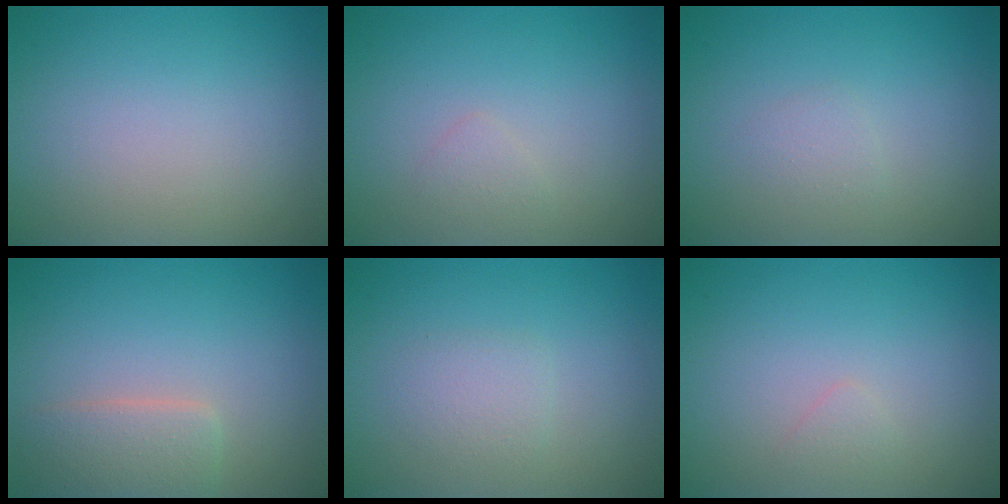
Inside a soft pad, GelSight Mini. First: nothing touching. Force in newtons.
{"total": 0.8, "press": 0.8, "slide": 0.1}
{"total": 0.9, "press": 0.9, "slide": 0.1}
{"total": 2.8, "press": 2.8, "slide": 0.2}
{"total": 1.5, "press": 1.5, "slide": 0.0}
{"total": 0.7, "press": 0.7, "slide": 0.0}